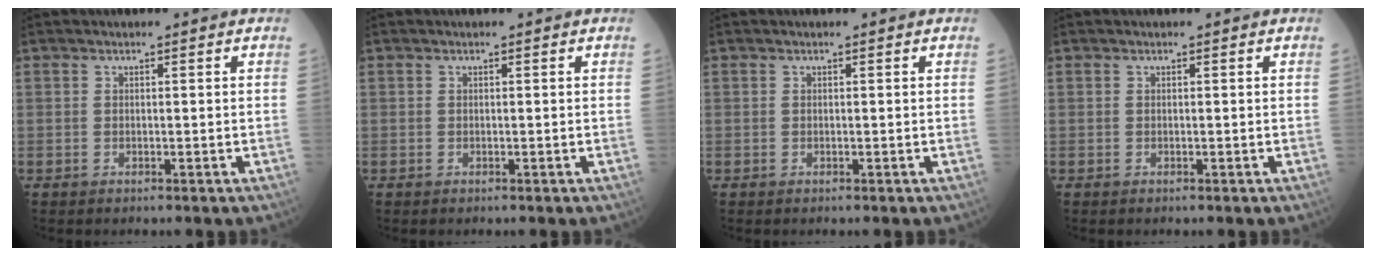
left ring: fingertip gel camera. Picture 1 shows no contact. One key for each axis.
{"total": 0.0}
{"total": 0.0}
{"total": 0.0}